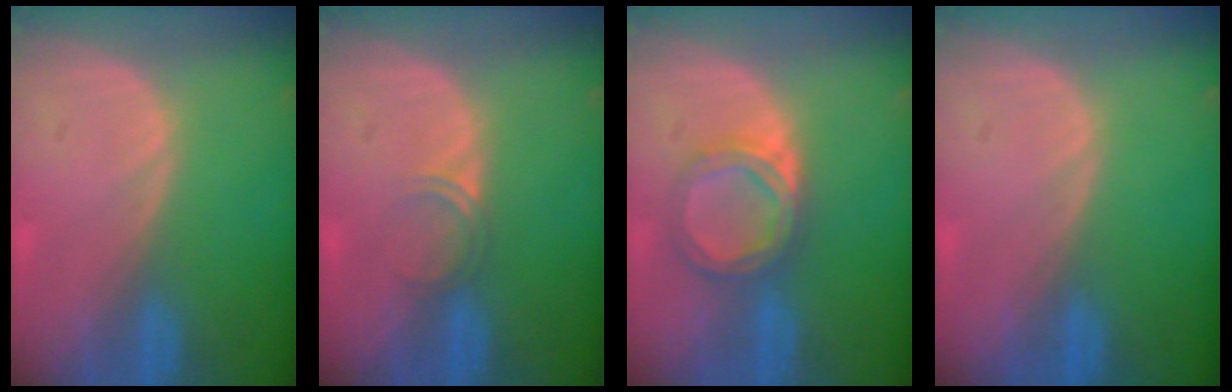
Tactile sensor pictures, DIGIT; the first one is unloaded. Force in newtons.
{"total": 1.8, "press": 1.5, "slide": 1.1}
{"total": 5.1, "press": 5.0, "slide": 0.7}
{"total": 0.0}